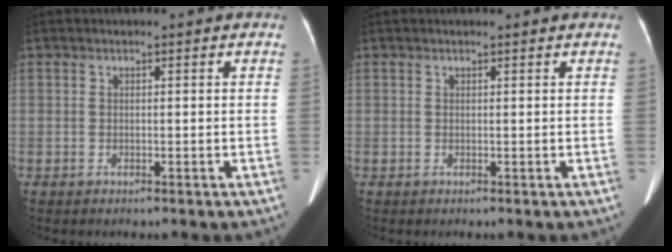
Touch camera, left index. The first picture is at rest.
{"total": 1.2, "force": [1.2, 0.1, 0.3], "torque": [-0.009, 0.011, 0.015]}